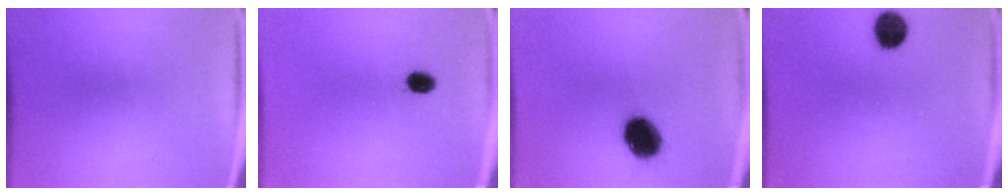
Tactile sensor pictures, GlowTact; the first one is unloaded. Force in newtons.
{"total": 2.7}
{"total": 11.8}
{"total": 6.7}